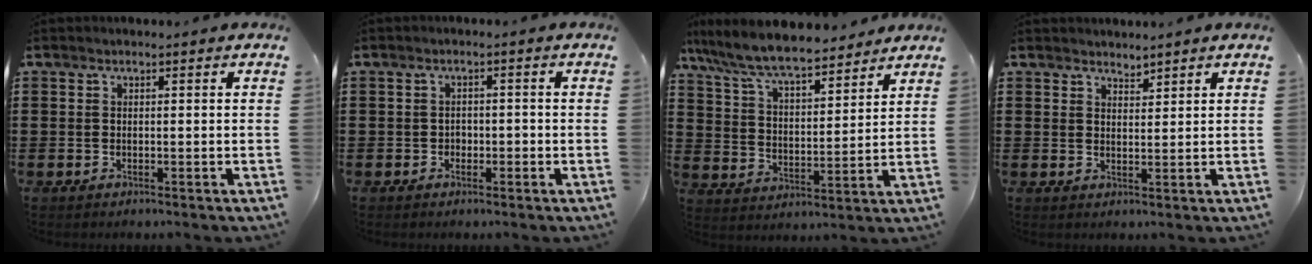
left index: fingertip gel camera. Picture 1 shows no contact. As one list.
[{"total": 1.3, "force": [-0.7, 1.0, 0.4], "torque": [-0.013, 0.002, -0.017]}, {"total": 8.7, "force": [7.9, 1.1, 3.5], "torque": [-0.100, -0.041, 0.138]}, {"total": 2.0, "force": [2.0, 0.3, -0.3], "torque": [0.001, -0.003, 0.039]}]